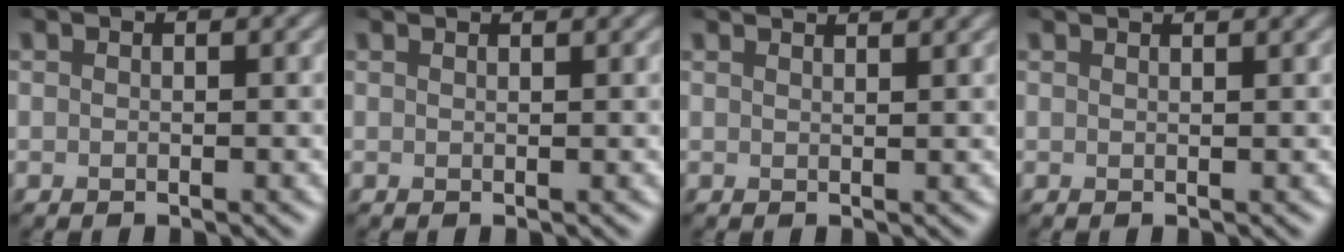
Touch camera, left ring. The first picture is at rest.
{"total": 1.7, "force": [1.5, 0.5, 0.7], "torque": [-0.006, 0.002, 0.005]}
{"total": 3.4, "force": [2.8, 1.1, 1.6], "torque": [0.000, 0.017, 0.005]}
{"total": 2.4, "force": [2.0, 0.8, 1.1], "torque": [0.000, 0.006, 0.001]}